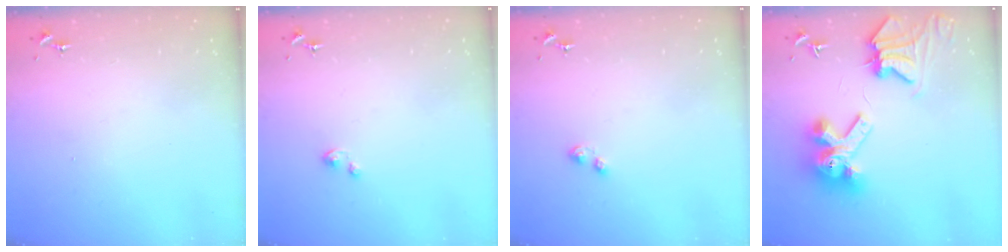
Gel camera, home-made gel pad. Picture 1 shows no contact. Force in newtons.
{"total": 0.9, "press": 0.9, "slide": 0.1}
{"total": 4.3, "press": 4.3, "slide": 0.5}
{"total": 13.7, "press": 13.6, "slide": 1.6}